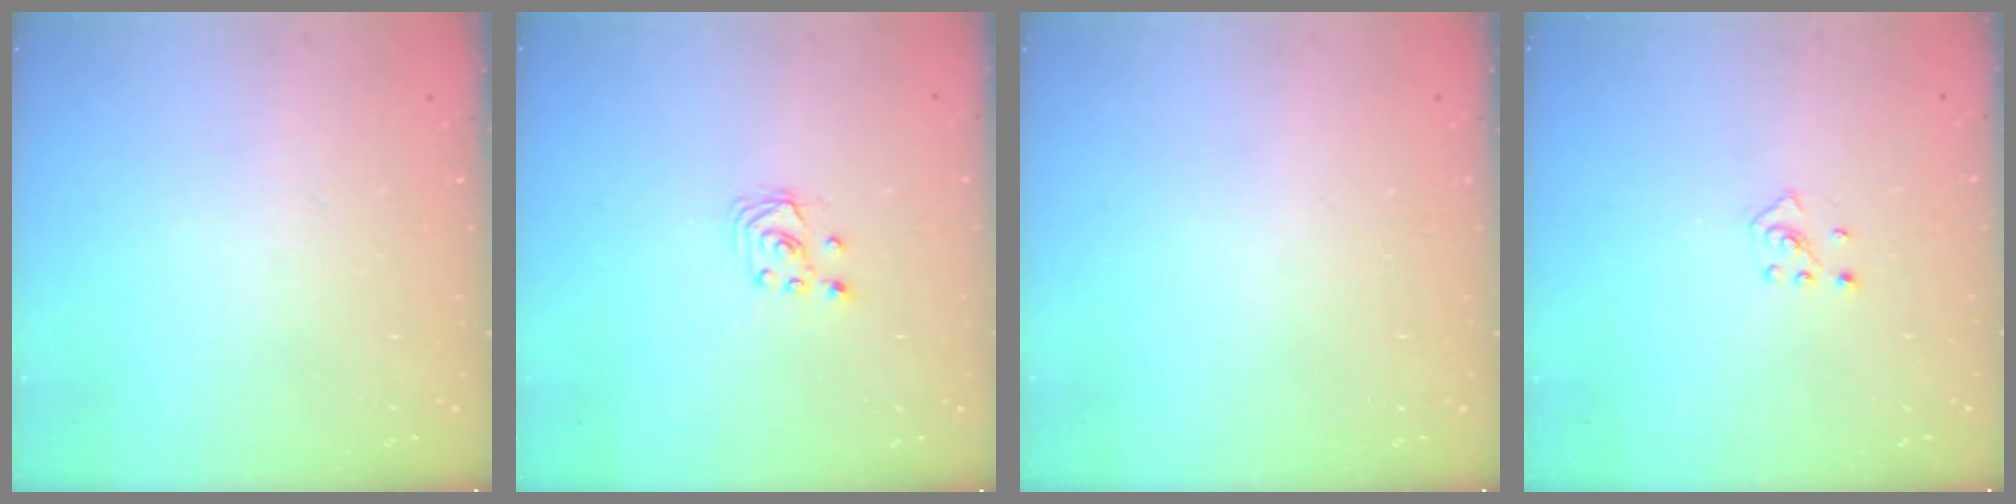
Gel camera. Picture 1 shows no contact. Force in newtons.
{"total": 2.6, "press": 2.6, "slide": 0.3}
{"total": 0.0}
{"total": 2.5, "press": 2.4, "slide": 0.7}